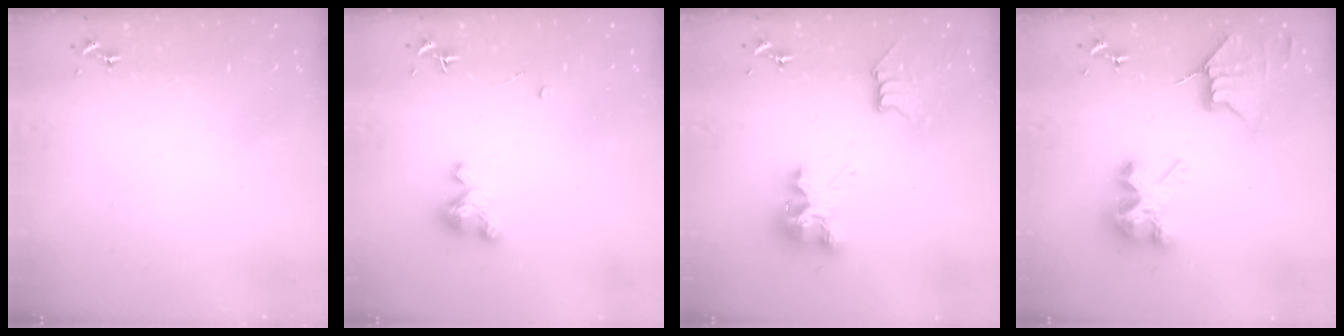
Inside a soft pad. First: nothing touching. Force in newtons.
{"total": 5.2, "press": 5.2, "slide": 0.3}
{"total": 8.8, "press": 8.7, "slide": 1.0}
{"total": 9.0, "press": 9.0, "slide": 0.6}